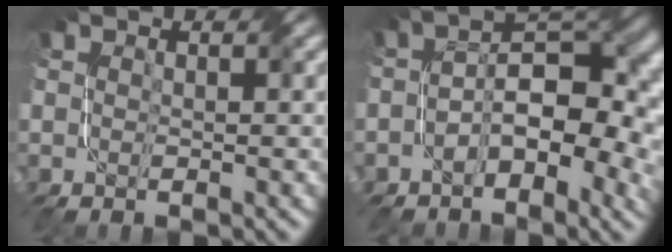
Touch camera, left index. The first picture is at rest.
{"total": 8.5, "force": [-1.9, 4.2, 7.2], "torque": [-0.098, 0.013, -0.037]}